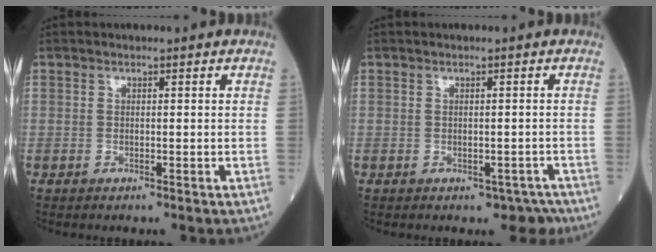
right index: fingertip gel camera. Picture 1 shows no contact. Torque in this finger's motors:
{"motor_torque": [0.26, -0.20, 0.13, 0.01]}